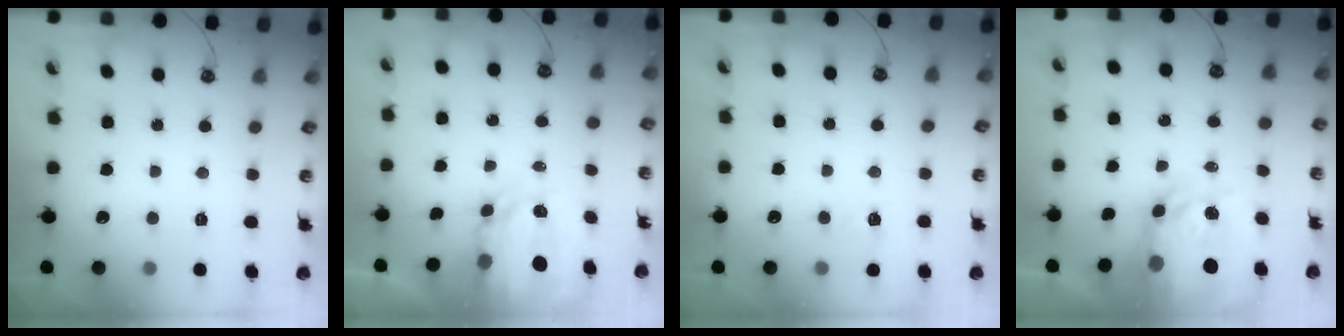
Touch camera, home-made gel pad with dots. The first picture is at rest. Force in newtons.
{"total": 6.3, "press": 6.3, "slide": 0.6}
{"total": 6.2, "press": 6.1, "slide": 0.8}
{"total": 8.5, "press": 8.5, "slide": 0.7}